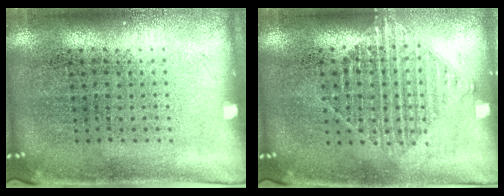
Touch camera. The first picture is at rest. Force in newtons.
{"total": 1.2, "press": 1.1, "slide": 0.5}